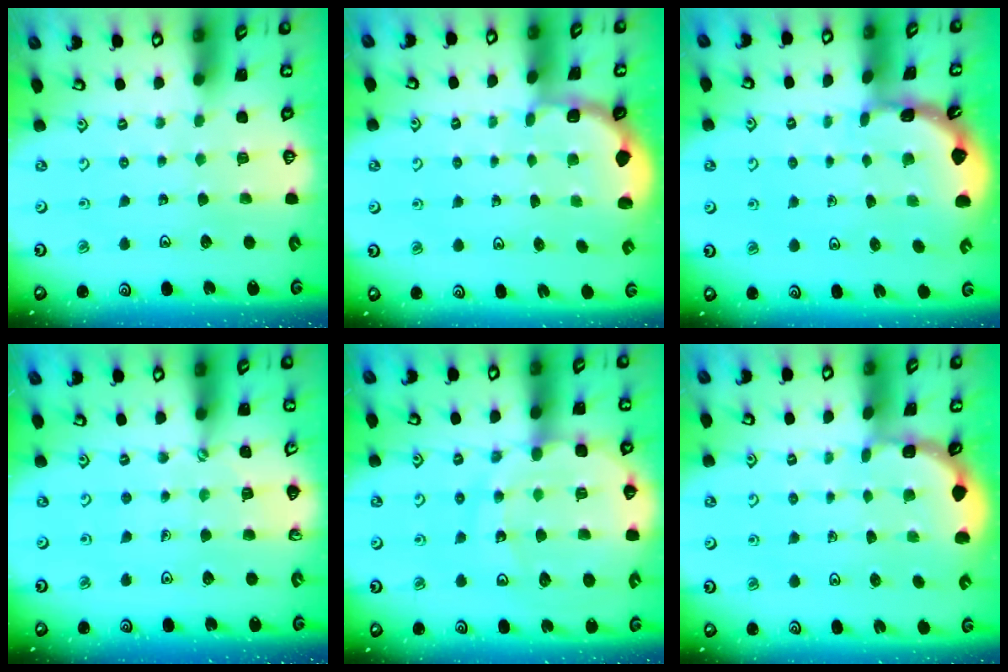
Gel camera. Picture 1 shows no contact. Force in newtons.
{"total": 1.9, "press": 1.8, "slide": 0.7}
{"total": 1.7, "press": 1.6, "slide": 0.1}
{"total": 2.7, "press": 2.7, "slide": 0.4}
{"total": 15.6, "press": 15.4, "slide": 2.7}
{"total": 1.7, "press": 1.7, "slide": 0.2}